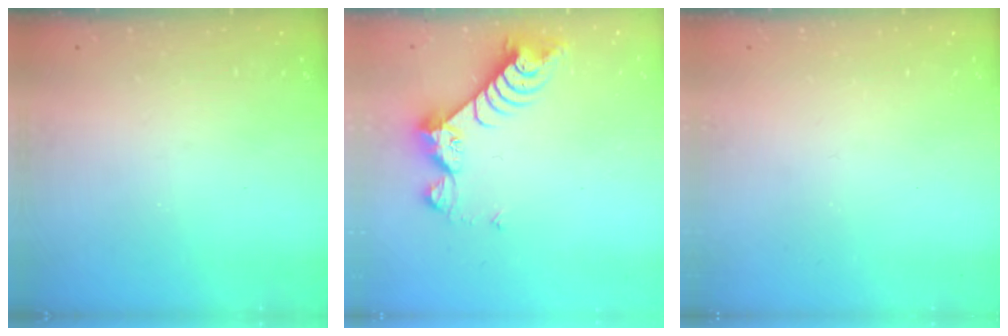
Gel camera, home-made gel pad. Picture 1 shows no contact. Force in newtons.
{"total": 8.6, "press": 8.5, "slide": 0.7}
{"total": 0.0}